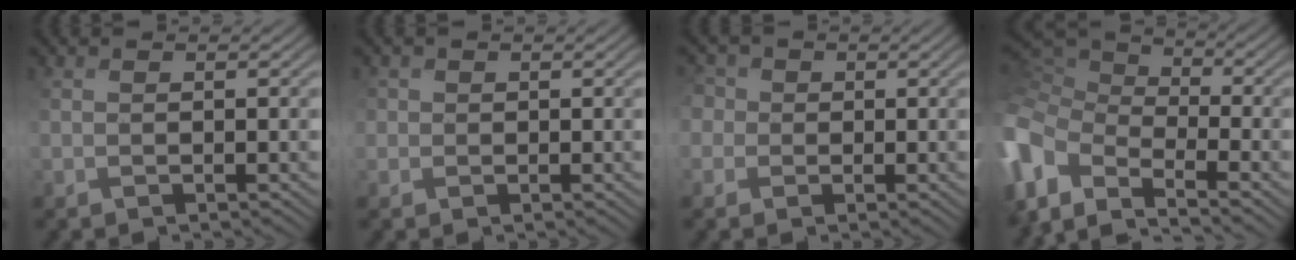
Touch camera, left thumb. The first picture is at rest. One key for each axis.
{"total": 1.7, "fx": 0.6, "fy": 1.6, "fz": 0.1, "tx": -0.008, "ty": 0.007, "tz": 0.005}
{"total": 4.2, "fx": 0.5, "fy": 3.9, "fz": 1.2, "tx": -0.053, "ty": 0.013, "tz": -0.019}
{"total": 11.3, "fx": -5.1, "fy": 6.4, "fz": 7.7, "tx": -0.236, "ty": -0.007, "tz": -0.088}